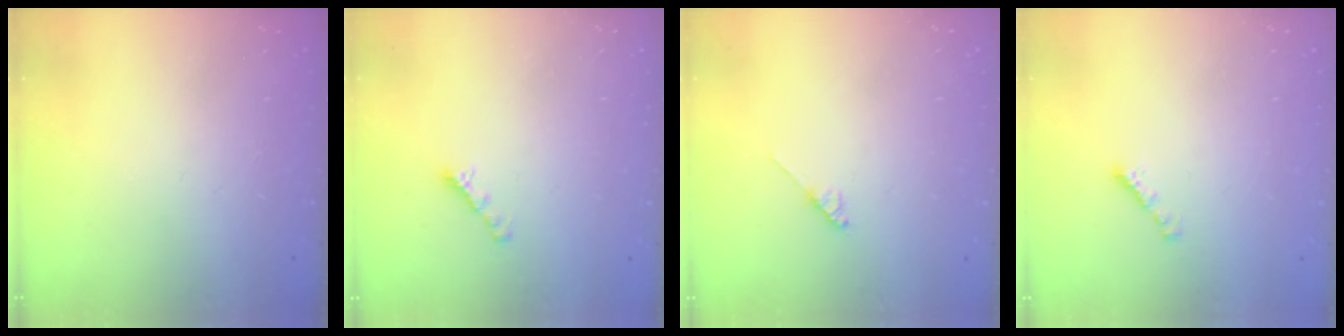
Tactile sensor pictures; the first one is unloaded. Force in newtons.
{"total": 2.7, "press": 2.6, "slide": 0.8}
{"total": 3.5, "press": 3.5, "slide": 0.4}
{"total": 1.8, "press": 1.7, "slide": 0.6}